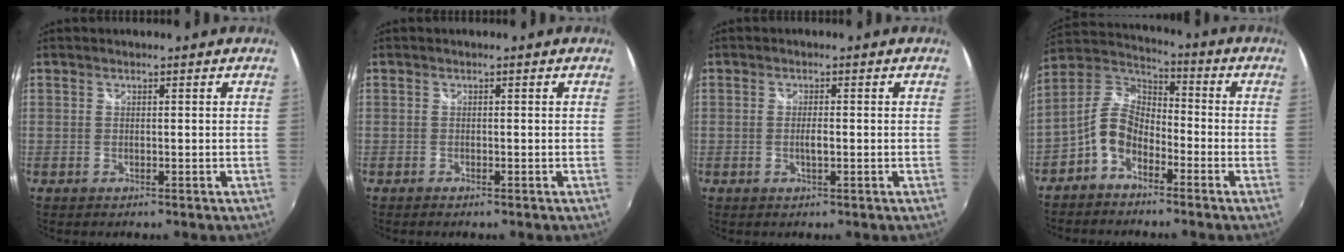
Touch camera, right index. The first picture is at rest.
{"total": 0.5, "force": [-0.4, 0.2, 0.1], "torque": [-0.005, -0.004, -0.011]}
{"total": 1.5, "force": [-0.3, 0.2, 1.4], "torque": [-0.027, 0.000, -0.007]}
{"total": 8.9, "force": [-4.7, 5.4, 5.3], "torque": [-0.118, 0.019, -0.100]}